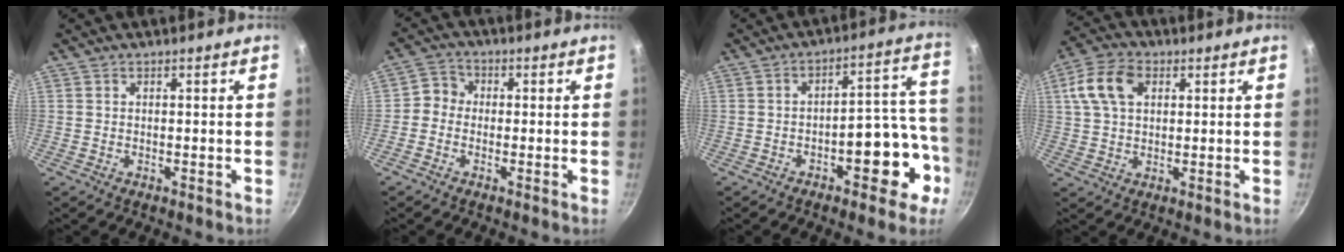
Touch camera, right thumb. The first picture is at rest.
{"total": 3.6, "force": [-0.8, 3.2, 1.4], "torque": [-0.008, 0.015, -0.031]}
{"total": 11.8, "force": [-4.8, 5.6, 9.2], "torque": [-0.078, 0.069, -0.059]}
{"total": 9.9, "force": [3.0, 6.6, 6.7], "torque": [-0.120, 0.013, 0.046]}